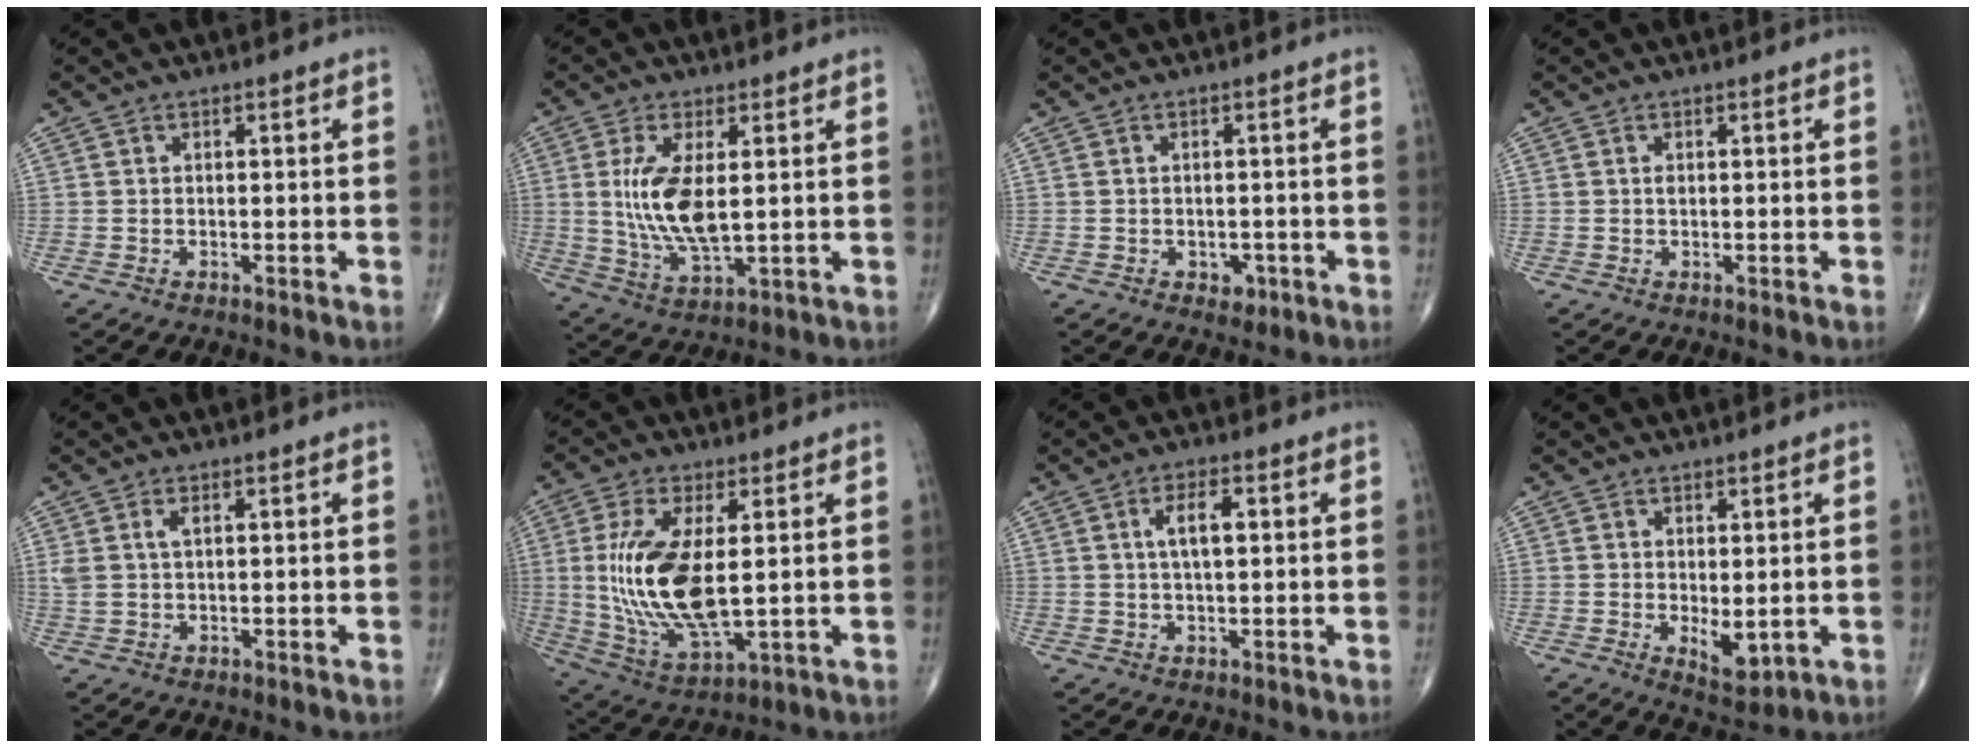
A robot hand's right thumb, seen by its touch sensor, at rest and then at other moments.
{"total": 11.1, "force": [1.3, 4.4, 10.1], "torque": [-0.207, -0.020, 0.035]}
{"total": 2.2, "force": [-1.0, 1.6, 1.1], "torque": [-0.002, 0.003, -0.010]}
{"total": 0.7, "force": [0.1, 0.4, 0.5], "torque": [-0.008, 0.000, 0.001]}
{"total": 2.7, "force": [1.0, 1.3, 2.2], "torque": [-0.054, 0.008, 0.024]}
{"total": 16.9, "force": [1.2, 7.0, 15.3], "torque": [-0.318, -0.021, 0.036]}
{"total": 5.0, "force": [1.0, 2.1, 4.5], "torque": [-0.079, 0.004, 0.017]}
{"total": 4.6, "force": [-0.4, 2.1, 4.1], "torque": [-0.049, -0.015, 0.004]}